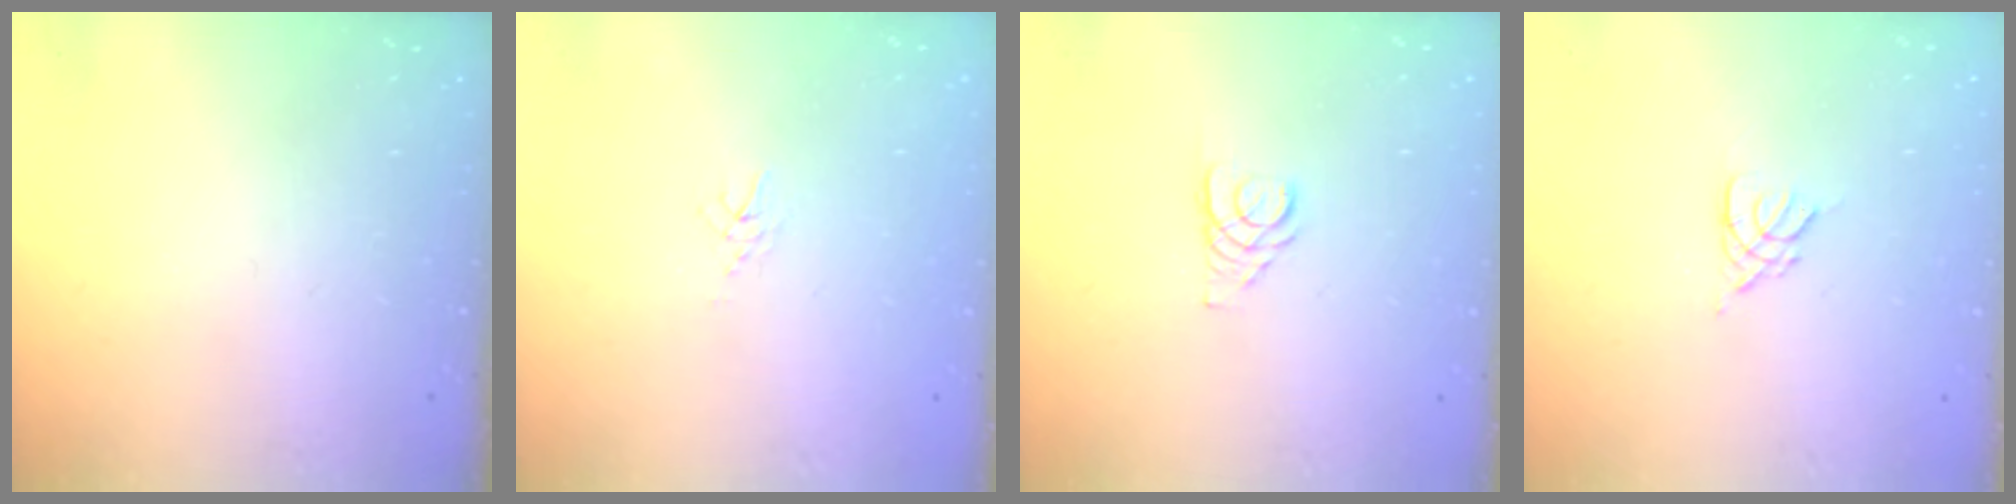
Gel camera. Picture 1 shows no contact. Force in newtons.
{"total": 3.3, "press": 3.3, "slide": 0.4}
{"total": 2.9, "press": 2.9, "slide": 0.3}
{"total": 2.7, "press": 2.7, "slide": 0.5}